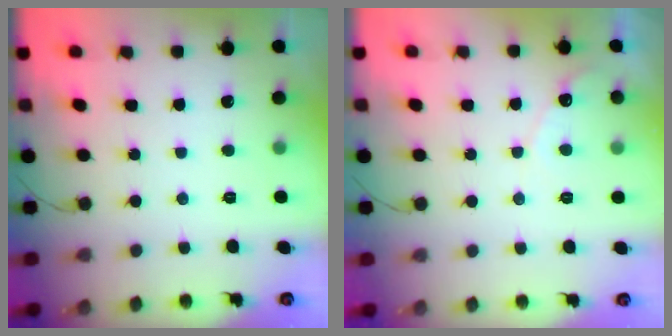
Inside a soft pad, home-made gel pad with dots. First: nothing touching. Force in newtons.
{"total": 4.2, "press": 4.2, "slide": 0.2}